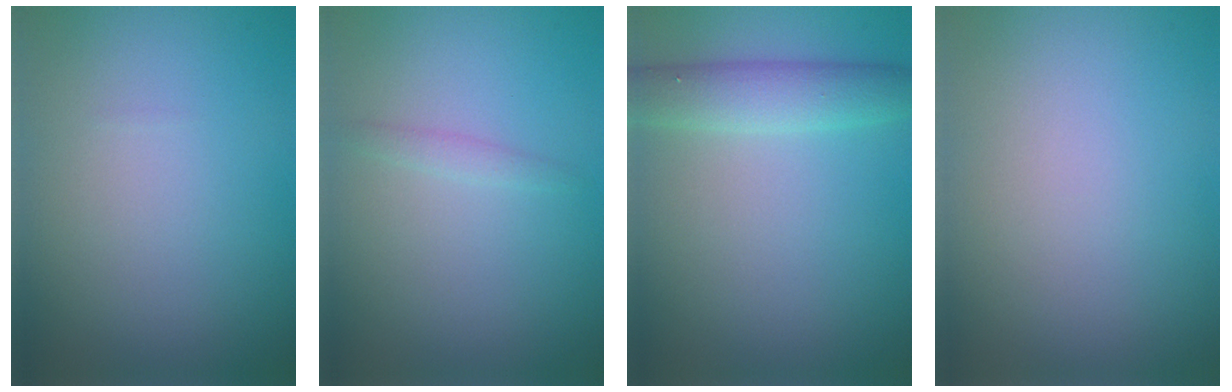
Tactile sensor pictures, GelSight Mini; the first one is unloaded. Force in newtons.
{"total": 0.9, "press": 0.9, "slide": 0.0}
{"total": 3.5, "press": 3.5, "slide": 0.2}
{"total": 0.0}